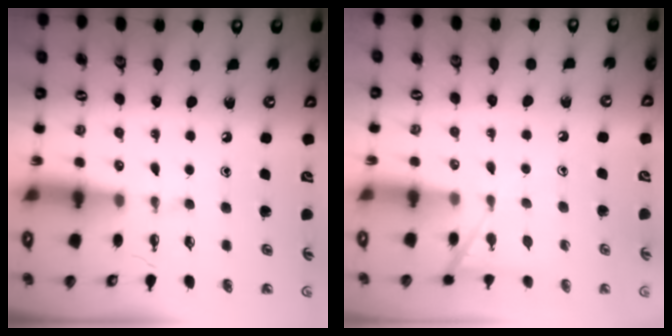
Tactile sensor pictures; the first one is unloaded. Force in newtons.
{"total": 5.9, "press": 5.9, "slide": 0.5}